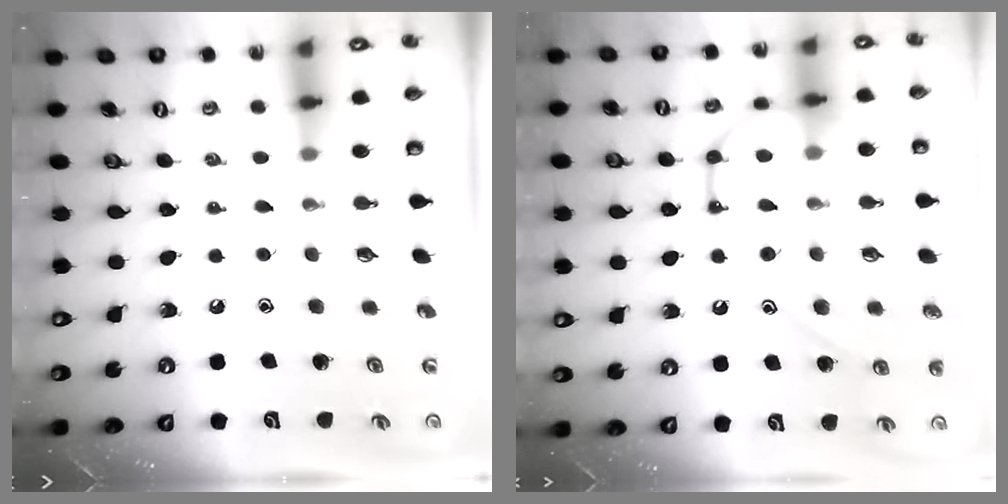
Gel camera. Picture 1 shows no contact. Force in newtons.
{"total": 14.0, "press": 13.9, "slide": 1.5}